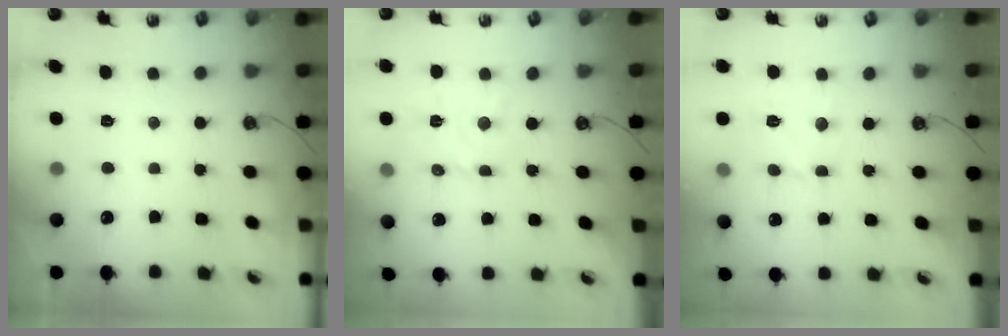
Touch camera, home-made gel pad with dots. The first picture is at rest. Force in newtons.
{"total": 6.8, "press": 6.7, "slide": 1.2}
{"total": 9.5, "press": 9.5, "slide": 0.6}